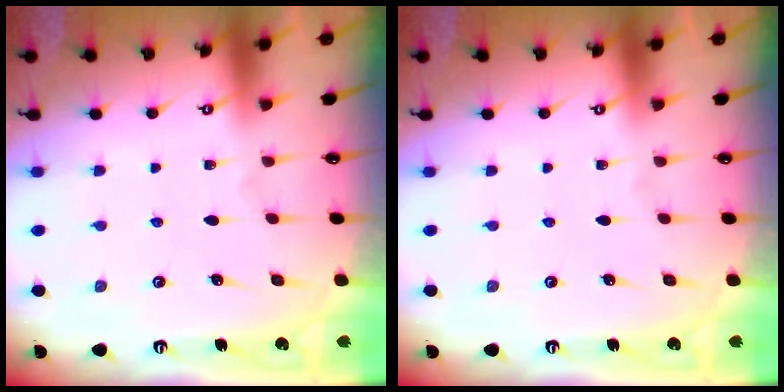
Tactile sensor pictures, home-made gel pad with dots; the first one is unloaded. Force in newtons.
{"total": 0.0}